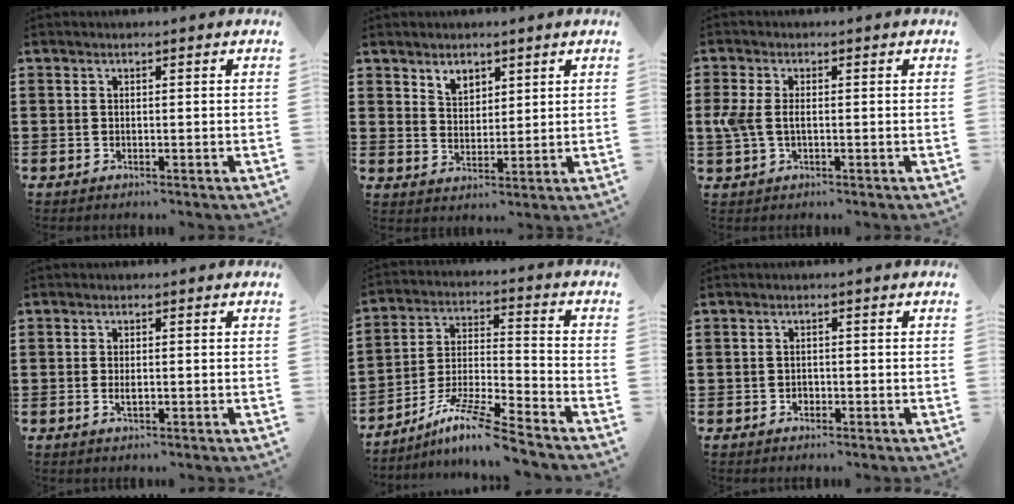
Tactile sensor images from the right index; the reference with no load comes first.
{"total": 3.4, "force": [2.6, 2.0, 0.6], "torque": [-0.021, 0.007, 0.049]}
{"total": 3.5, "force": [-0.1, 1.9, 2.9], "torque": [-0.087, -0.005, -0.013]}
{"total": 1.5, "force": [-0.2, 0.6, 1.3], "torque": [-0.025, -0.001, -0.004]}
{"total": 10.0, "force": [-7.9, 0.7, 6.0], "torque": [-0.120, 0.006, -0.158]}
{"total": 1.1, "force": [-0.6, 0.9, 0.1], "torque": [-0.005, 0.003, -0.014]}